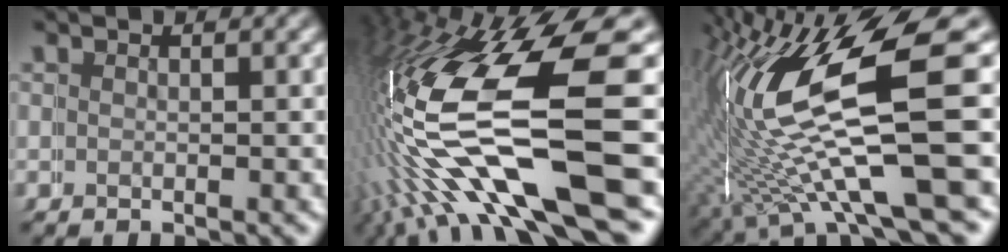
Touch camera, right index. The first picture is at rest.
{"total": 16.0, "force": [0.1, 7.8, 14.0], "torque": [-0.271, -0.020, 0.016]}
{"total": 12.2, "force": [-0.4, 5.5, 10.9], "torque": [-0.202, -0.007, 0.009]}